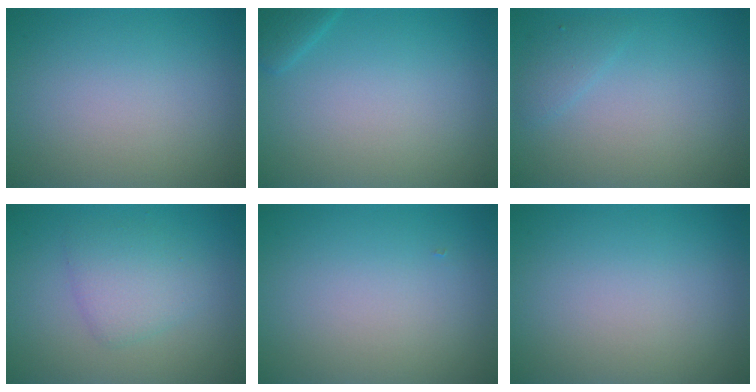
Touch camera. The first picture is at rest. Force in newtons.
{"total": 1.4, "press": 1.4, "slide": 0.1}
{"total": 1.2, "press": 1.2, "slide": 0.1}
{"total": 2.8, "press": 2.8, "slide": 0.2}
{"total": 0.0}
{"total": 0.0}